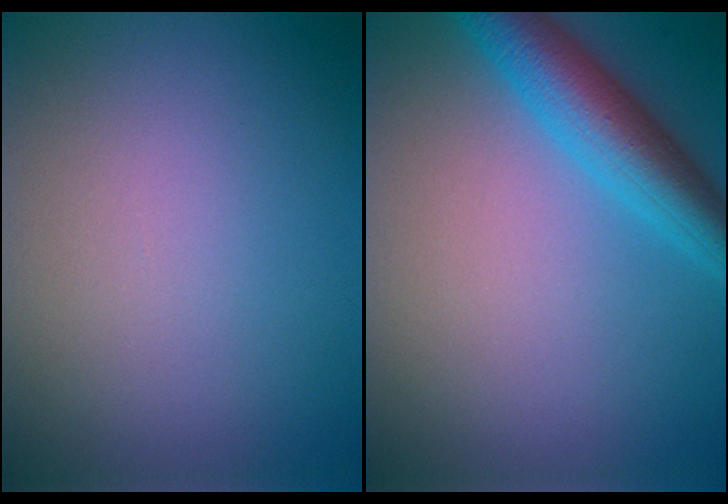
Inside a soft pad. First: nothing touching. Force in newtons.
{"total": 5.6, "press": 5.6, "slide": 0.2}